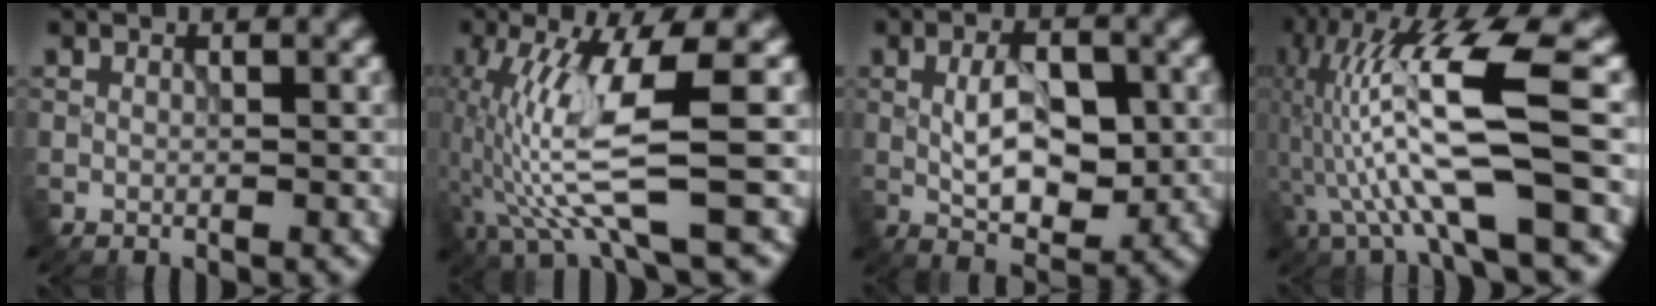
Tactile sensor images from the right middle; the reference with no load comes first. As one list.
[{"total": 8.2, "force": [-1.8, 1.2, 7.9], "torque": [-0.168, -0.001, -0.032]}, {"total": 5.4, "force": [-0.1, 2.7, 4.7], "torque": [-0.079, 0.000, -0.002]}, {"total": 11.4, "force": [-1.9, 1.8, 11.1], "torque": [-0.222, 0.022, -0.030]}]